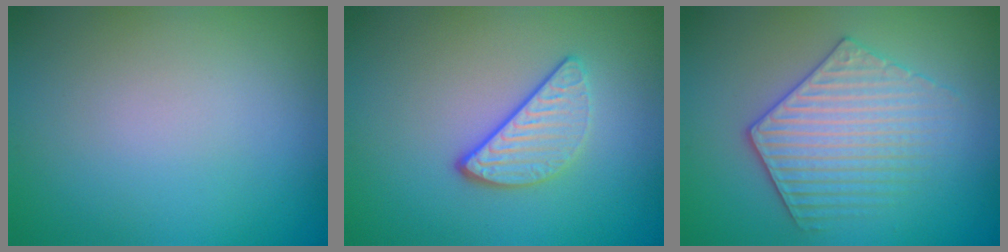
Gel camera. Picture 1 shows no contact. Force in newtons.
{"total": 3.0, "press": 2.4, "slide": 1.9}
{"total": 3.8, "press": 3.6, "slide": 1.0}